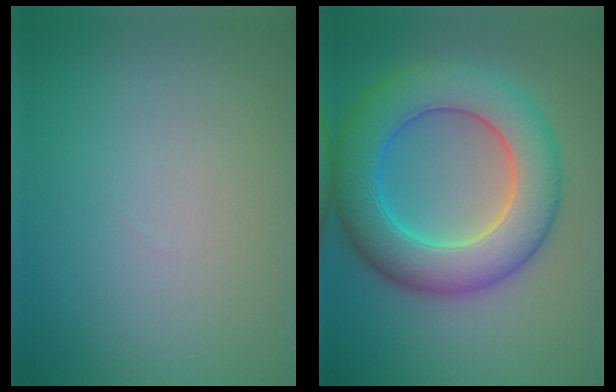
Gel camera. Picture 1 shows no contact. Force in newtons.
{"total": 9.1, "press": 9.1, "slide": 0.3}